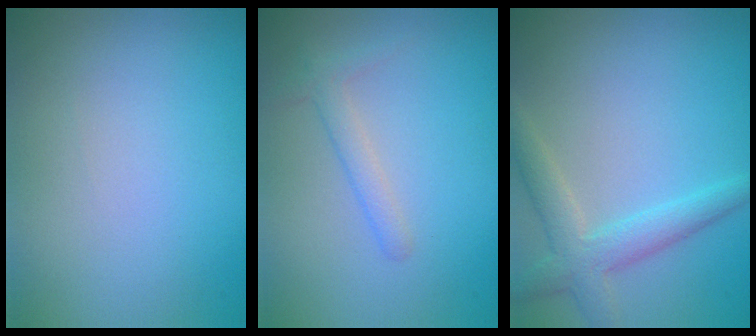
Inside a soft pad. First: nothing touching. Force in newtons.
{"total": 1.6, "press": 1.6, "slide": 0.1}
{"total": 3.4, "press": 3.4, "slide": 0.3}